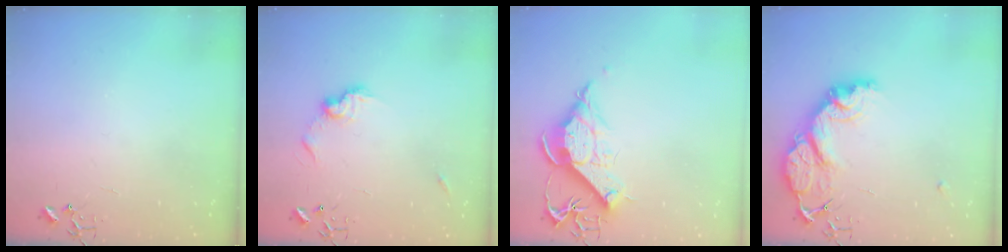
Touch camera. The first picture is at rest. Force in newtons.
{"total": 8.8, "press": 8.8, "slide": 0.4}
{"total": 12.9, "press": 12.8, "slide": 1.5}
{"total": 15.8, "press": 15.8, "slide": 1.3}